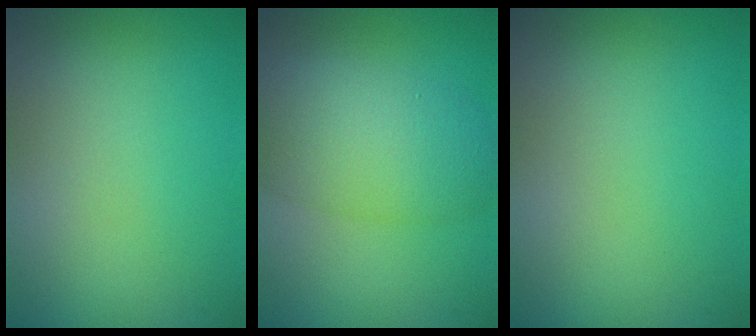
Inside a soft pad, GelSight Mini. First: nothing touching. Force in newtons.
{"total": 6.8, "press": 6.7, "slide": 0.3}
{"total": 0.0}